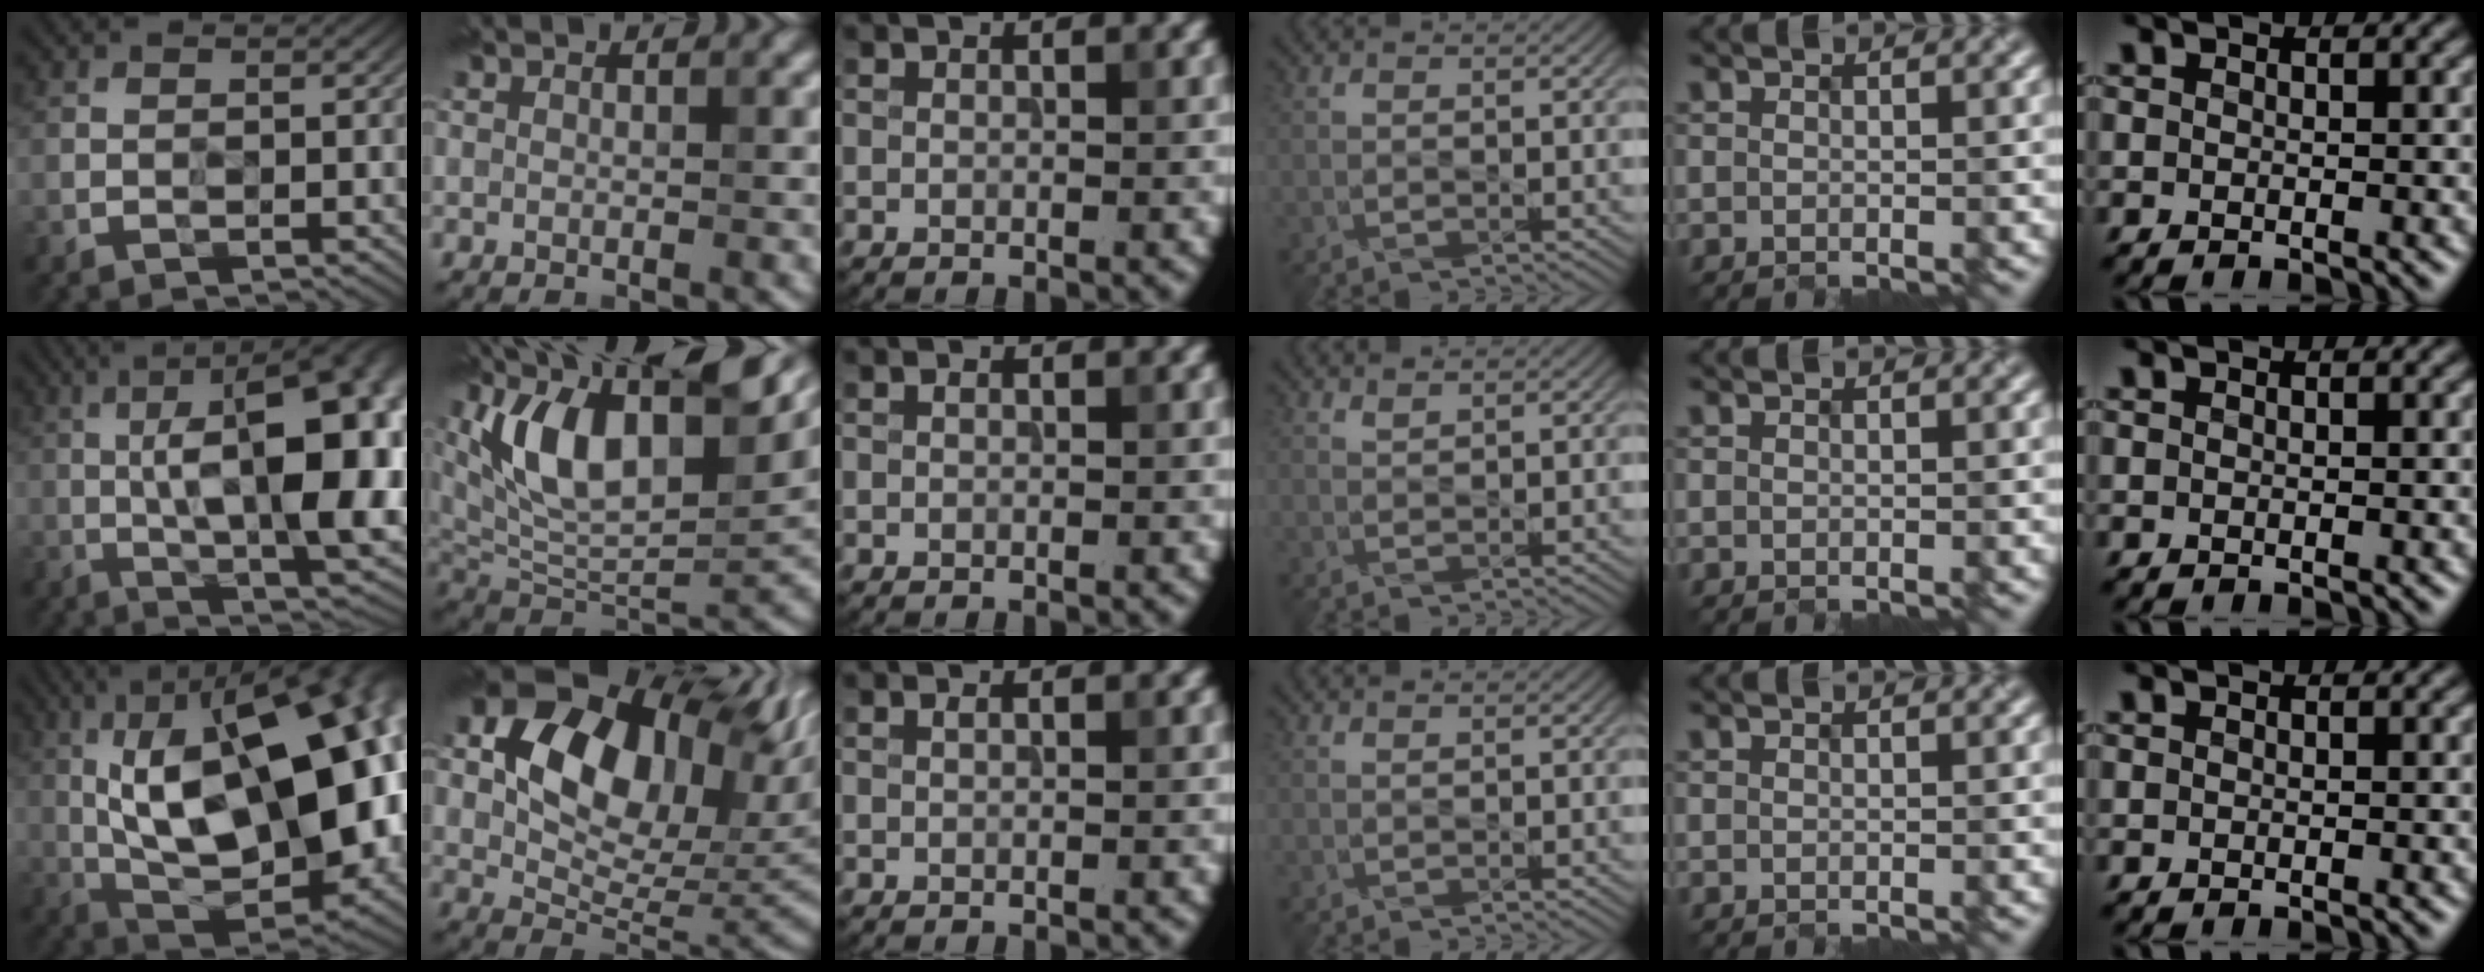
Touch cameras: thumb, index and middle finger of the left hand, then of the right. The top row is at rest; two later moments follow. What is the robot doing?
{"motion": "close", "object": "medicine box"}